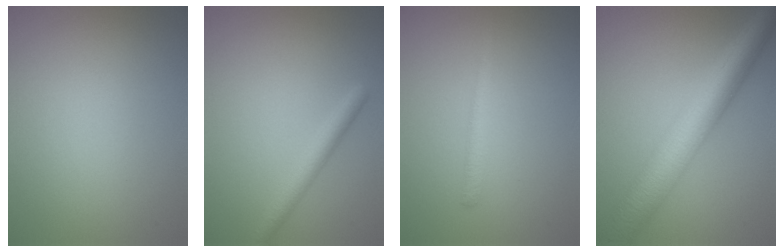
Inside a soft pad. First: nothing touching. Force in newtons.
{"total": 2.3, "press": 2.3, "slide": 0.1}
{"total": 1.5, "press": 1.5, "slide": 0.1}
{"total": 8.0, "press": 8.0, "slide": 0.3}